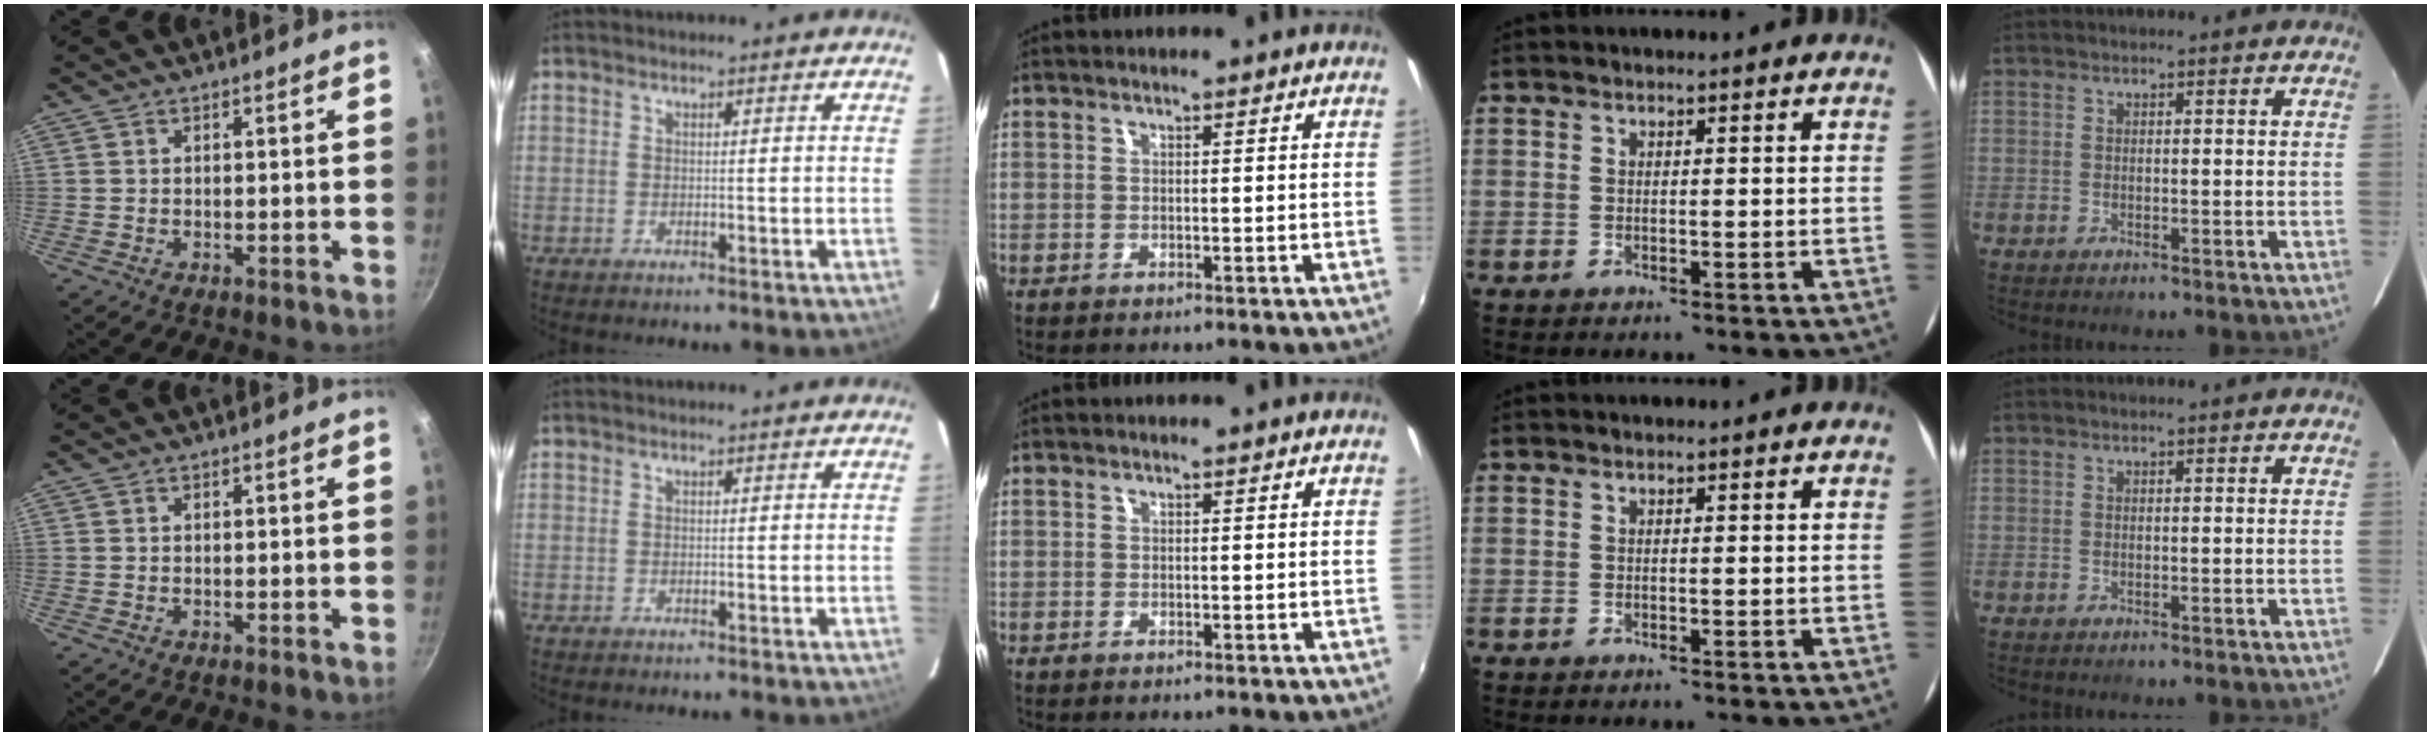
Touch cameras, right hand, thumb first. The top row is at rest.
{}